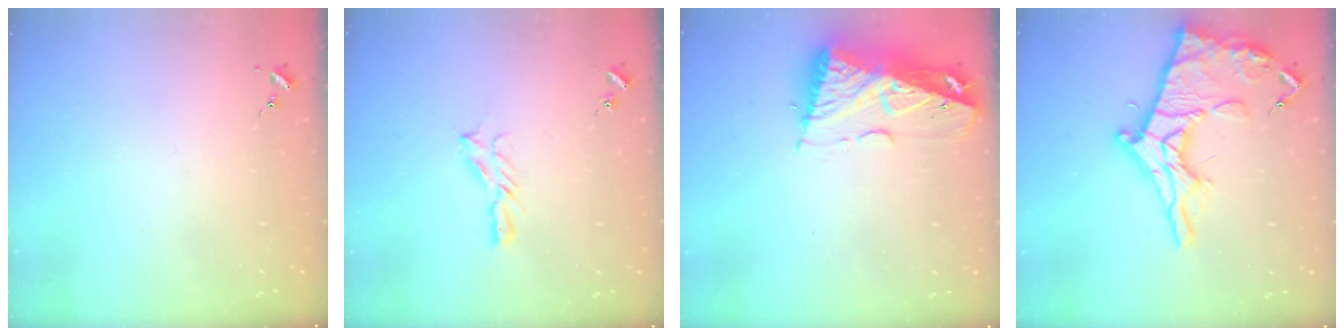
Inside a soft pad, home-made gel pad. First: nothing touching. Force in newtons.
{"total": 4.7, "press": 4.7, "slide": 0.5}
{"total": 10.8, "press": 10.7, "slide": 1.0}
{"total": 21.2, "press": 21.2, "slide": 1.8}